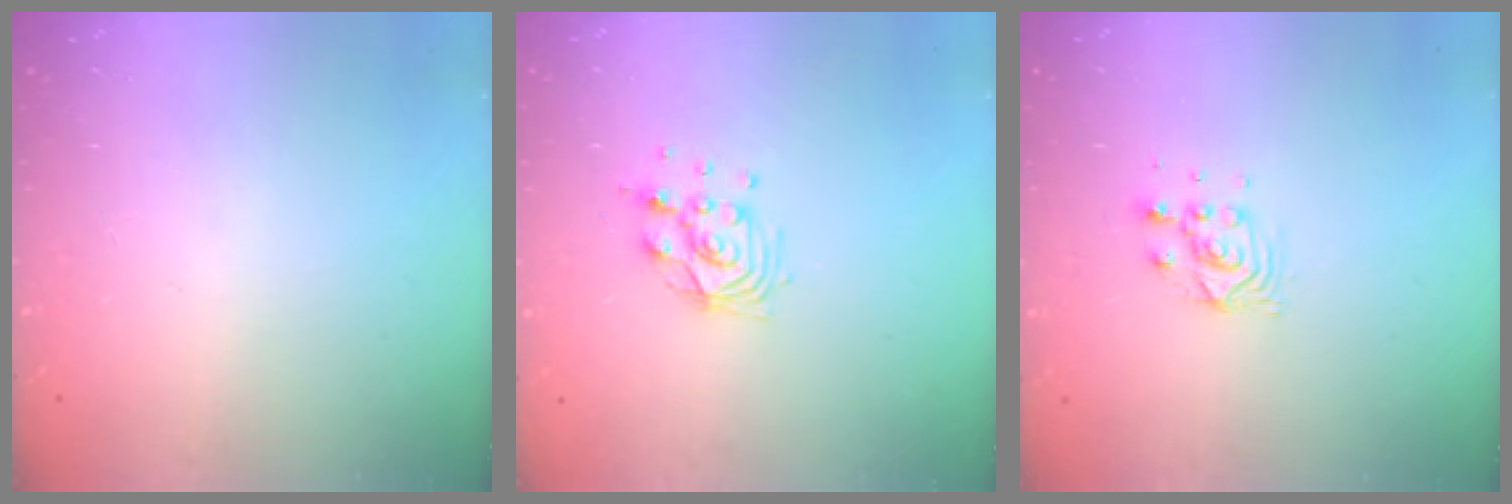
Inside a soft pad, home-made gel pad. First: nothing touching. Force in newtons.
{"total": 11.0, "press": 10.6, "slide": 2.9}
{"total": 5.5, "press": 5.5, "slide": 0.3}